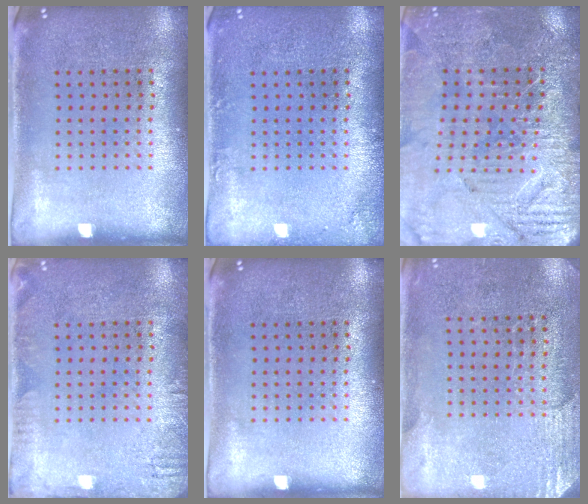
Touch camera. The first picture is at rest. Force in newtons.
{"total": 1.1, "press": 1.1, "slide": 0.1}
{"total": 3.4, "press": 3.4, "slide": 0.2}
{"total": 1.7, "press": 1.7, "slide": 0.2}
{"total": 0.0}
{"total": 2.6, "press": 2.3, "slide": 1.2}